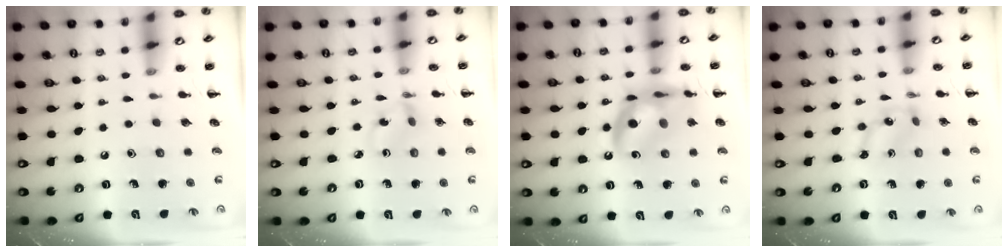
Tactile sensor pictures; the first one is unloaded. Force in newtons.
{"total": 1.5, "press": 1.3, "slide": 0.7}
{"total": 15.1, "press": 14.7, "slide": 3.3}
{"total": 2.1, "press": 2.0, "slide": 0.4}